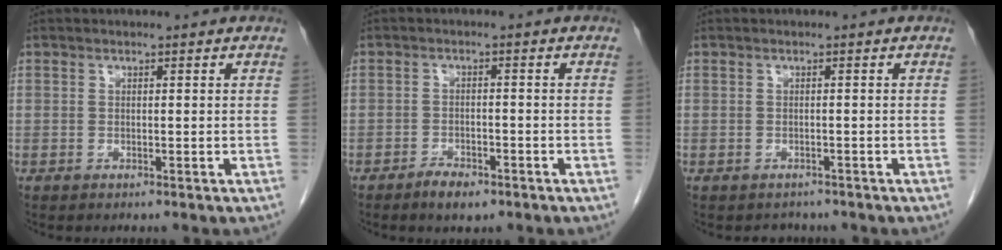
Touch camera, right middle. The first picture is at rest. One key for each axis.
{"total": 3.2, "fx": -2.3, "fy": 1.2, "fz": 1.8, "tx": -0.035, "ty": 0.000, "tz": -0.035}
{"total": 1.9, "fx": -1.7, "fy": 1.0, "fz": -0.2, "tx": -0.005, "ty": -0.001, "tz": -0.025}